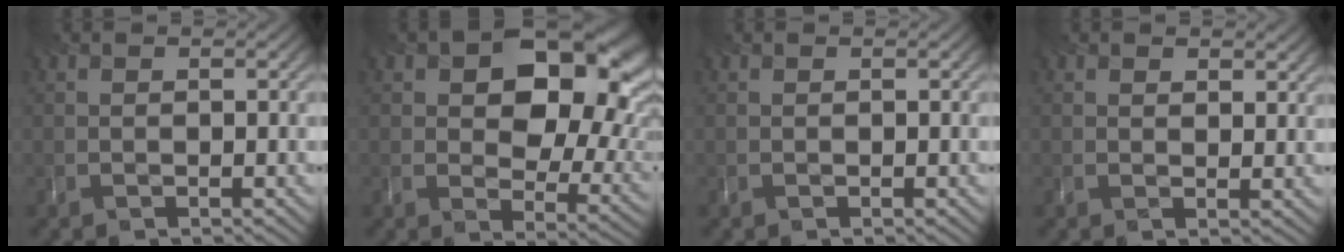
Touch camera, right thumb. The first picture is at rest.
{"total": 15.9, "force": [6.0, 10.0, 10.9], "torque": [-0.139, -0.008, 0.109]}
{"total": 0.0}
{"total": 2.4, "force": [1.7, 1.1, 1.2], "torque": [-0.025, -0.003, 0.034]}